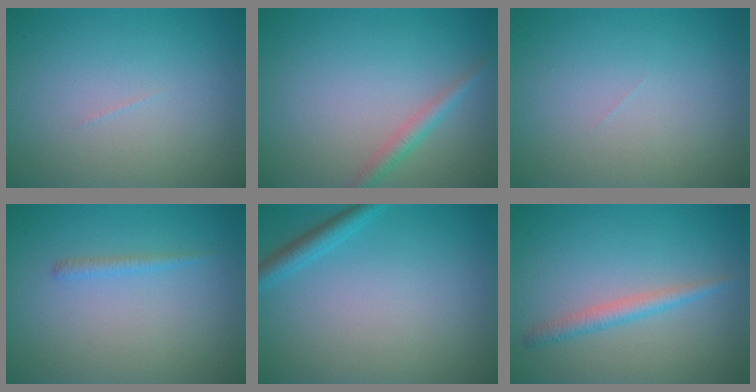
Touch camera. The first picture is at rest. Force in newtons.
{"total": 1.8, "press": 1.8, "slide": 0.0}
{"total": 0.0}
{"total": 0.9, "press": 0.9, "slide": 0.1}
{"total": 1.9, "press": 1.9, "slide": 0.2}
{"total": 2.0, "press": 2.0, "slide": 0.1}